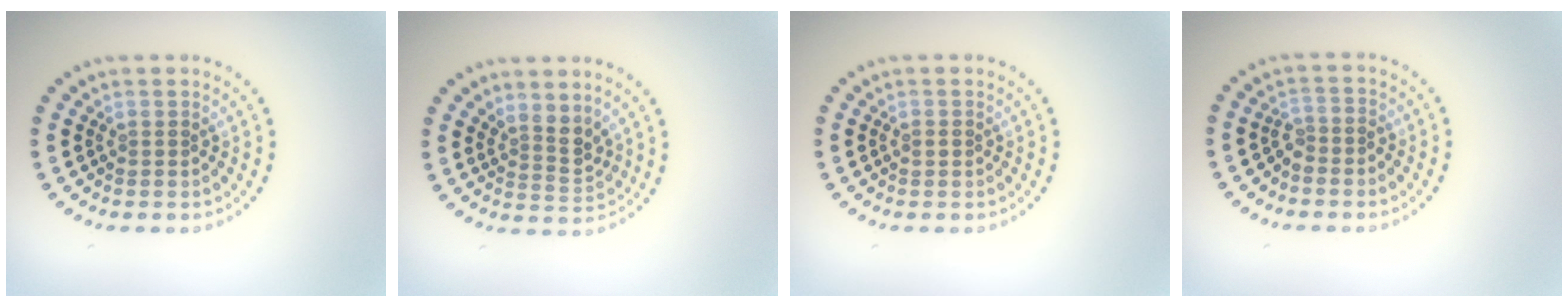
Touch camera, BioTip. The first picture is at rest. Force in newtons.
{"total": 2.6, "press": 2.0, "slide": 1.6}
{"total": 0.9, "press": 0.9, "slide": 0.2}
{"total": 1.4, "press": 1.1, "slide": 0.9}